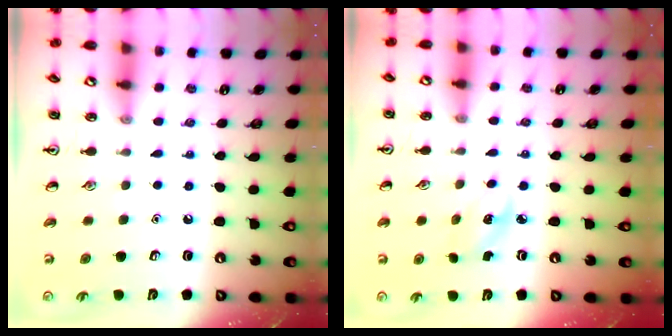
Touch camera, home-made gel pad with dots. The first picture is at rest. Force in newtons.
{"total": 2.7, "press": 2.6, "slide": 0.9}